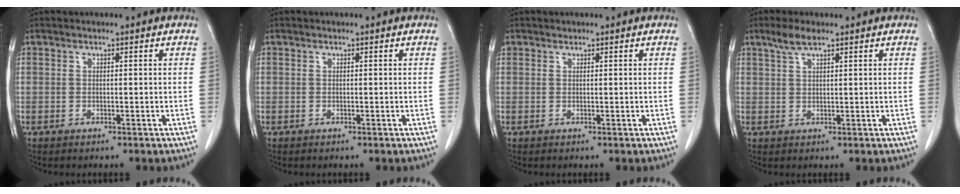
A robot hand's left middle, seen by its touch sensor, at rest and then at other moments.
{"total": 0.0}
{"total": 0.7, "force": [0.6, 0.4, 0.0], "torque": [-0.001, 0.009, 0.010]}
{"total": 3.0, "force": [2.2, 0.5, 2.0], "torque": [-0.047, 0.008, 0.045]}